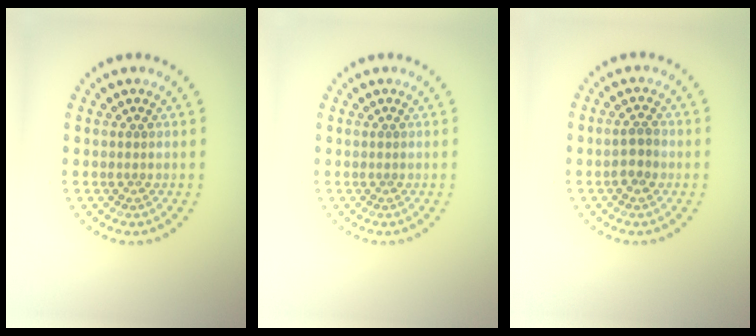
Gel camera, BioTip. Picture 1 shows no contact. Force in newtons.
{"total": 0.0}
{"total": 1.9, "press": 1.9, "slide": 0.4}